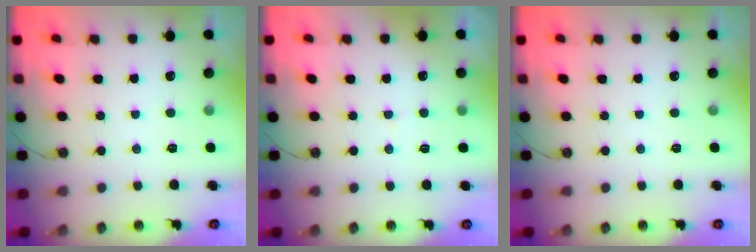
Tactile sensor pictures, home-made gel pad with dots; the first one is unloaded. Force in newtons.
{"total": 2.6, "press": 2.4, "slide": 0.9}
{"total": 0.0}